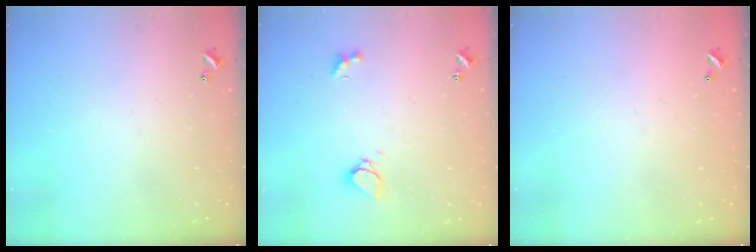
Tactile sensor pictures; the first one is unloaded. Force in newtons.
{"total": 2.1, "press": 2.1, "slide": 0.6}
{"total": 2.8, "press": 2.8, "slide": 0.1}